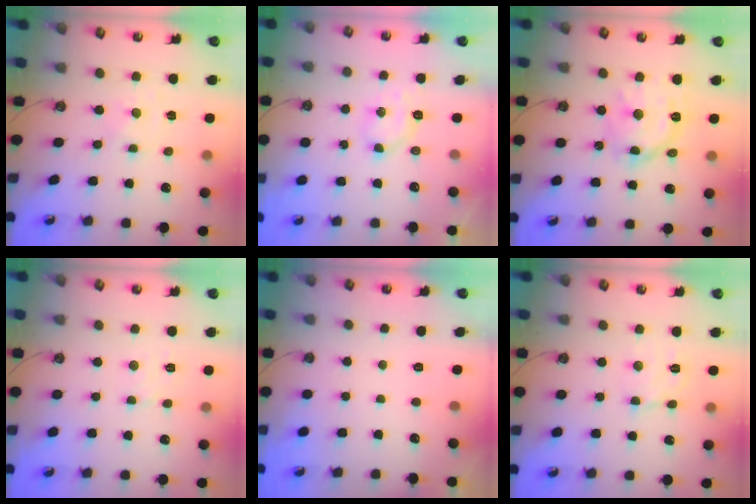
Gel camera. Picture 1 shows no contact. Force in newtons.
{"total": 5.0, "press": 4.9, "slide": 0.5}
{"total": 14.7, "press": 14.6, "slide": 1.3}
{"total": 3.4, "press": 3.3, "slide": 0.5}
{"total": 0.0}
{"total": 5.6, "press": 5.6, "slide": 0.2}